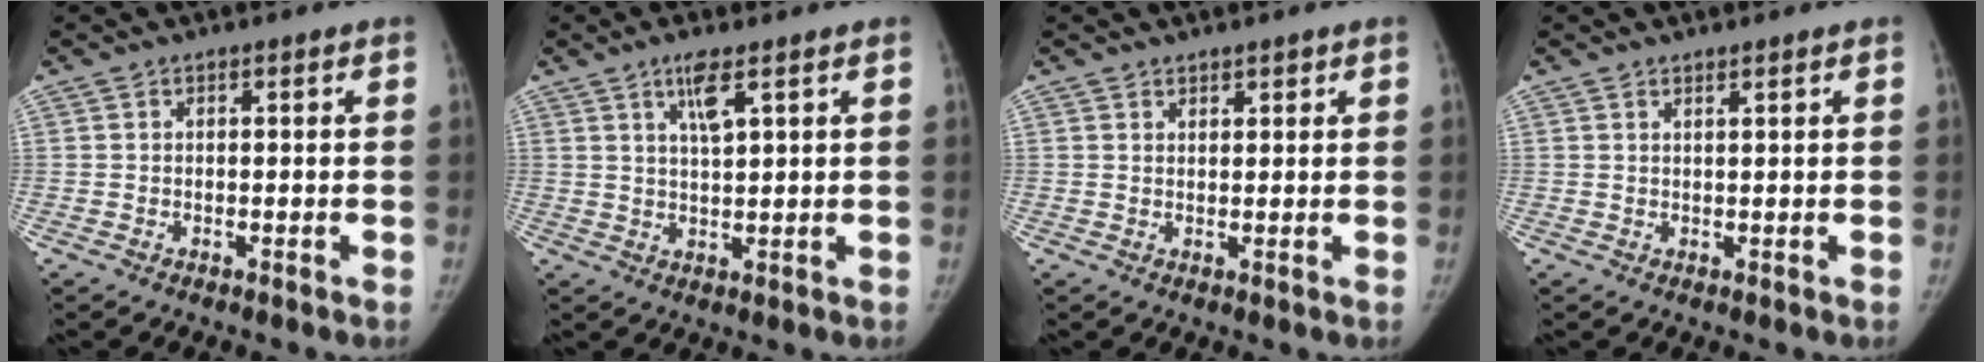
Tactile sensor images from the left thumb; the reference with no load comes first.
{"total": 4.6, "force": [2.4, 1.1, 3.8], "torque": [-0.070, -0.011, 0.048]}
{"total": 1.5, "force": [1.1, 0.8, 0.6], "torque": [0.001, -0.007, 0.016]}
{"total": 1.0, "force": [0.7, 0.0, 0.6], "torque": [-0.009, -0.005, 0.014]}